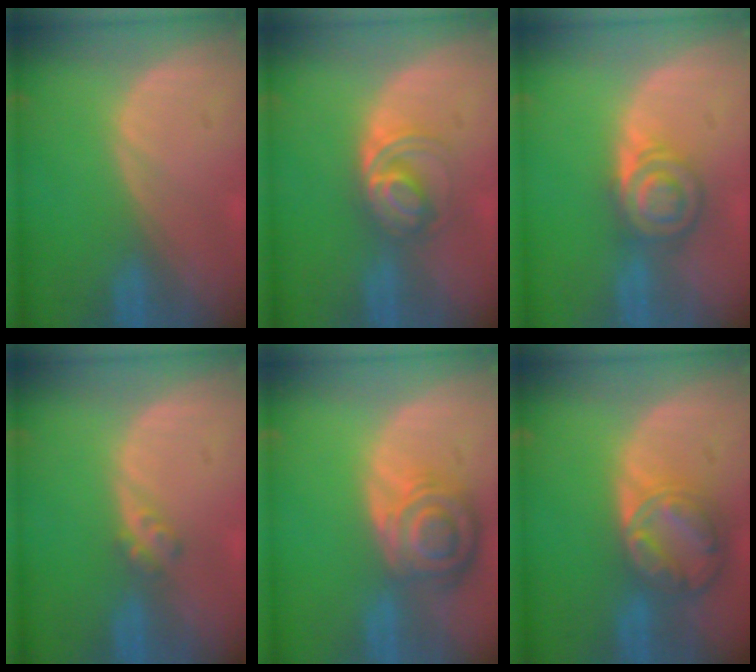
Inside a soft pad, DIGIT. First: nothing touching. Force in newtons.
{"total": 5.5, "press": 5.3, "slide": 1.3}
{"total": 6.1, "press": 5.9, "slide": 1.8}
{"total": 2.3, "press": 2.0, "slide": 1.2}
{"total": 8.3, "press": 7.3, "slide": 3.9}
{"total": 8.6, "press": 7.3, "slide": 4.5}